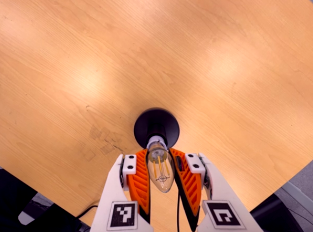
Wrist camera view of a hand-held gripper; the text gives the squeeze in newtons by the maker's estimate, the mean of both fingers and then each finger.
{"total": 15.2, "left": 14.9, "right": 15.5}